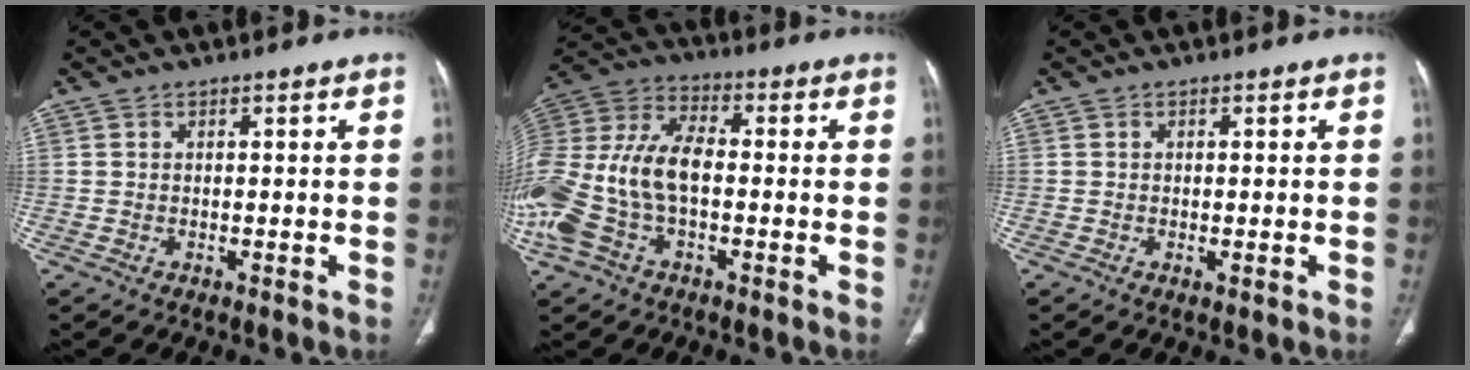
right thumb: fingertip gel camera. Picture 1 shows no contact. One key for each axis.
{"total": 20.0, "fx": -3.0, "fy": 11.9, "fz": 15.8, "tx": -0.377, "ty": 0.030, "tz": -0.054}
{"total": 0.9, "fx": -0.2, "fy": 0.3, "fz": 0.9, "tx": -0.016, "ty": -0.004, "tz": -0.003}